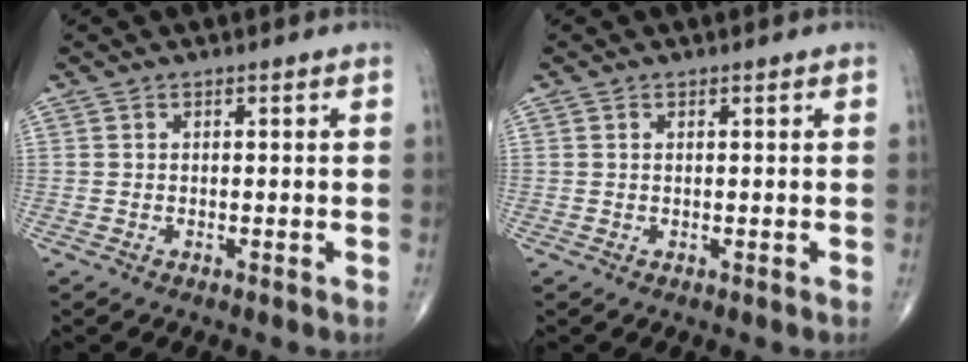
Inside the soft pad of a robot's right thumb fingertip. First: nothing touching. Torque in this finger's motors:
{"motor_torque": [-0.20, 0.01, 0.06, 0.15, 0.02]}